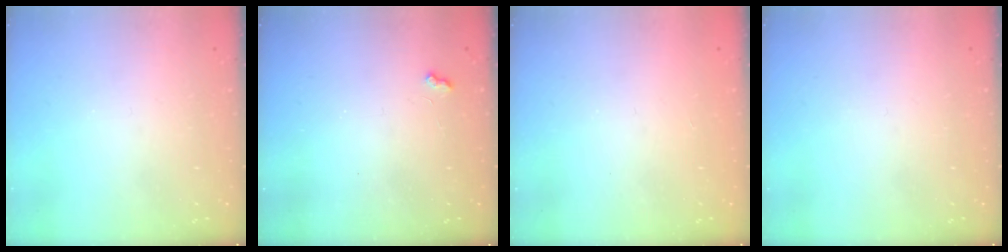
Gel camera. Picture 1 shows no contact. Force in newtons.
{"total": 1.8, "press": 1.8, "slide": 0.4}
{"total": 1.5, "press": 1.2, "slide": 0.9}
{"total": 0.0}